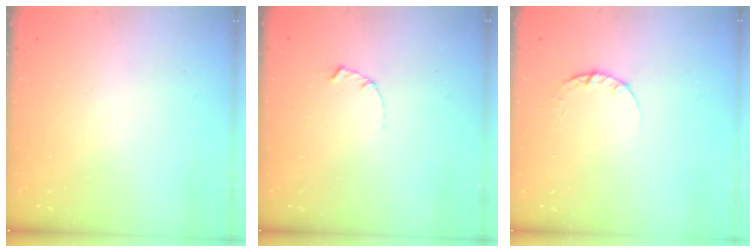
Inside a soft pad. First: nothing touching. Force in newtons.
{"total": 1.7, "press": 1.6, "slide": 0.3}
{"total": 2.4, "press": 2.4, "slide": 0.3}